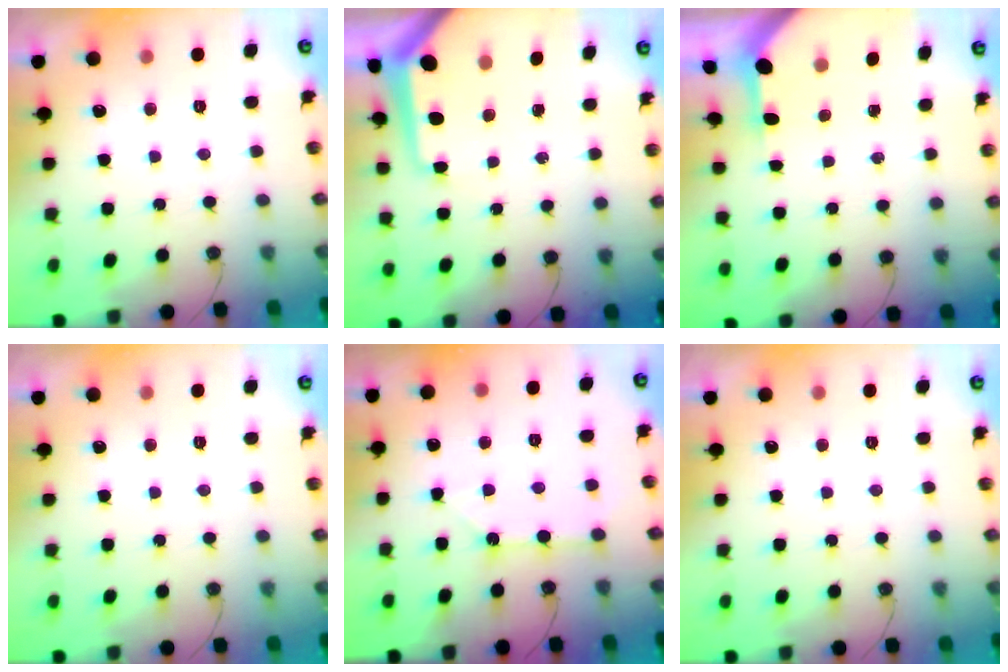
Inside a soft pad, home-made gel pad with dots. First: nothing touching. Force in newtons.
{"total": 9.3, "press": 9.3, "slide": 0.7}
{"total": 3.2, "press": 3.2, "slide": 0.3}
{"total": 0.0}
{"total": 2.7, "press": 2.6, "slide": 0.3}
{"total": 0.0}